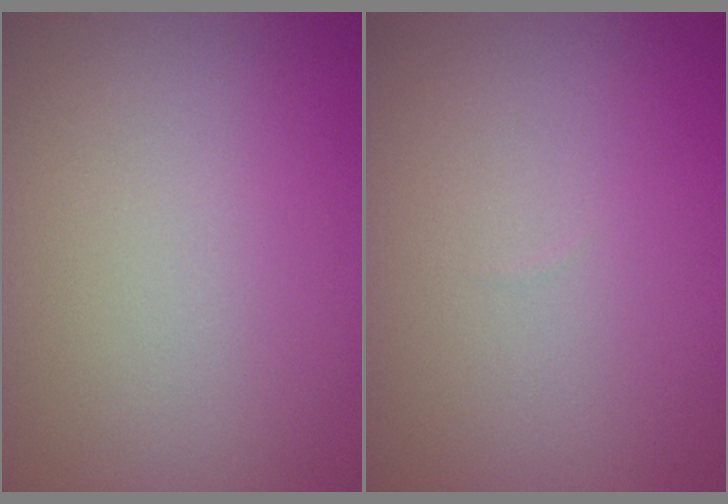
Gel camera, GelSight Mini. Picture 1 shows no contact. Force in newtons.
{"total": 0.0}